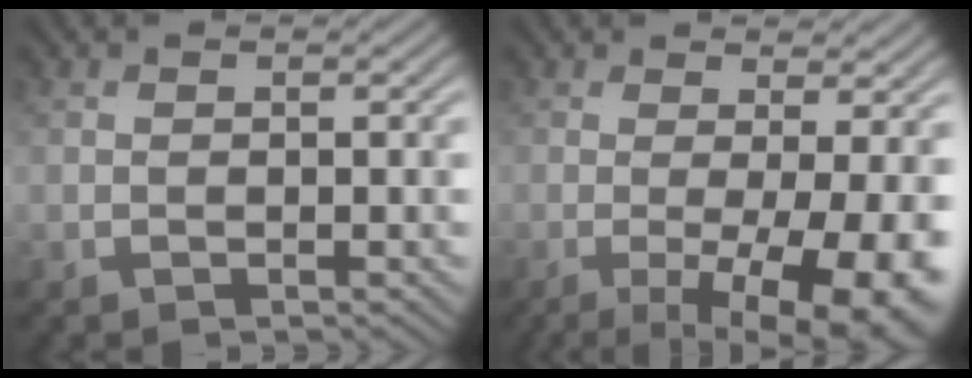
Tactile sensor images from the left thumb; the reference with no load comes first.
{"total": 10.6, "force": [-1.9, 2.7, 10.1], "torque": [-0.126, -0.001, -0.021]}